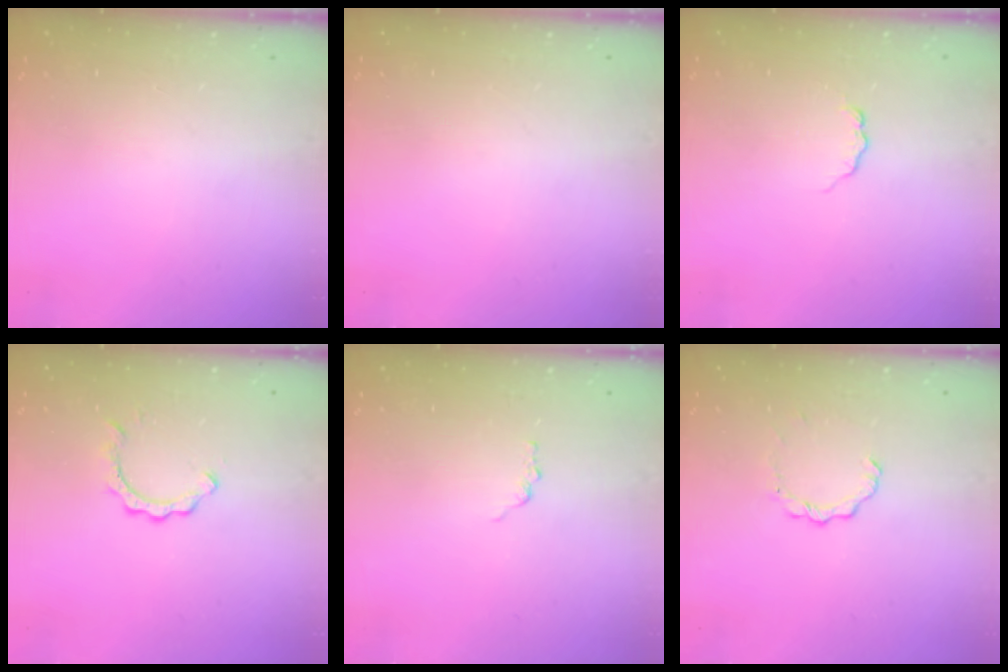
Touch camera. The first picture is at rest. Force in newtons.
{"total": 0.0}
{"total": 3.8, "press": 3.8, "slide": 0.4}
{"total": 2.3, "press": 2.3, "slide": 0.3}
{"total": 1.2, "press": 1.2, "slide": 0.2}
{"total": 3.7, "press": 3.6, "slide": 0.4}